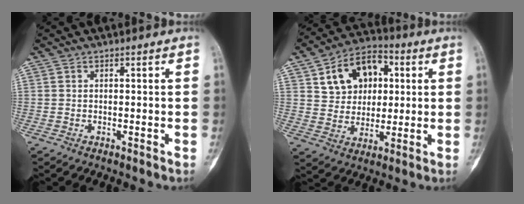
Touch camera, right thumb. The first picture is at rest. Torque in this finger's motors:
{"motor_torque": [-0.14, 0.84, 0.47, -0.19, 0.08]}